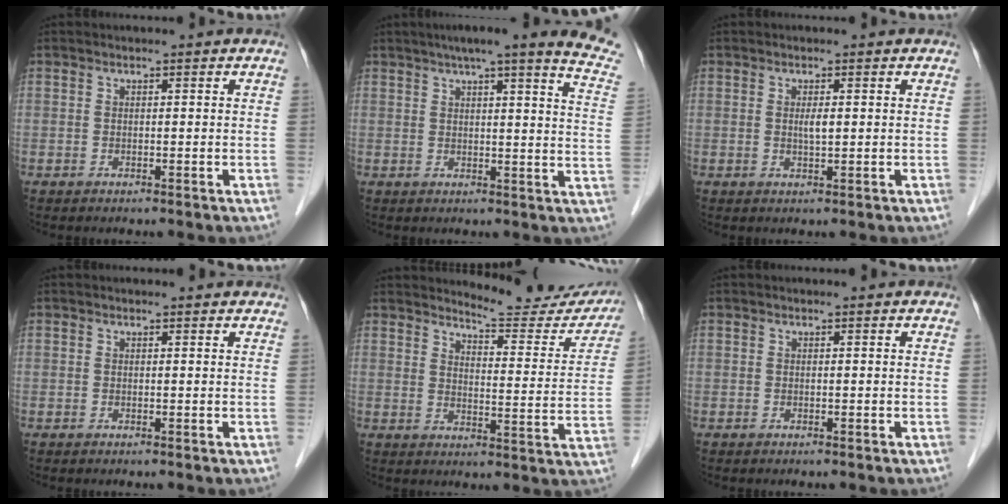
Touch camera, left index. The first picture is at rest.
{"total": 17.8, "force": [14.9, -0.2, 9.7], "torque": [-0.124, -0.038, 0.161]}
{"total": 1.4, "force": [-0.3, 0.2, 1.3], "torque": [-0.028, -0.006, -0.004]}
{"total": 1.7, "force": [1.6, 0.4, 0.4], "torque": [-0.012, 0.002, 0.011]}
{"total": 14.0, "force": [13.5, 2.1, 2.7], "torque": [-0.020, -0.068, 0.151]}
{"total": 0.0}